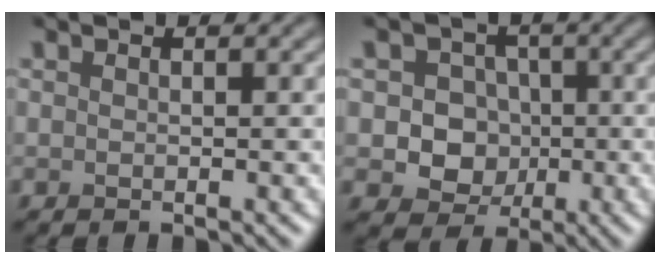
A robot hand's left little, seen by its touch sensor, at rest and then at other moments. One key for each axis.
{"total": 4.8, "fx": -0.4, "fy": 4.3, "fz": 2.2, "tx": -0.013, "ty": 0.004, "tz": -0.024}